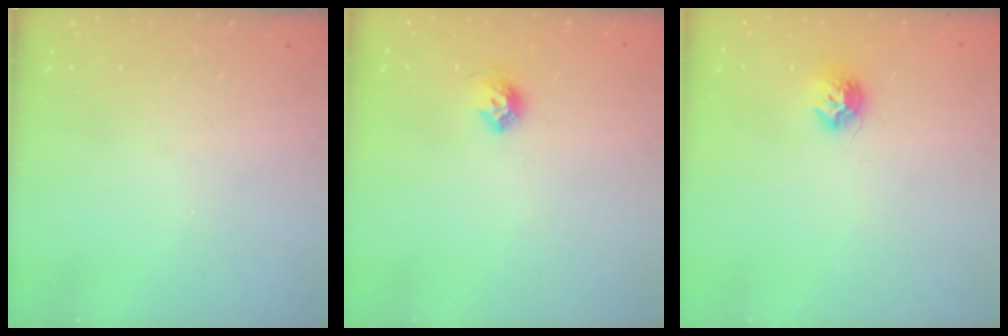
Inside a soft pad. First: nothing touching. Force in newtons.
{"total": 7.3, "press": 7.3, "slide": 0.8}
{"total": 8.0, "press": 8.0, "slide": 0.5}